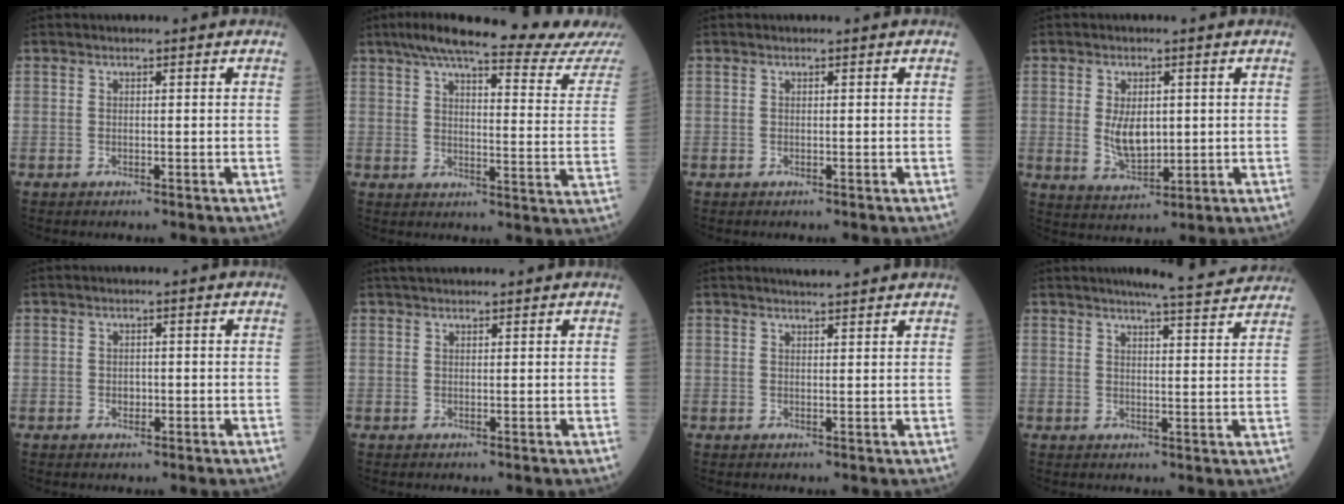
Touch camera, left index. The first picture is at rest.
{"total": 22.6, "force": [20.1, -0.4, 10.3], "torque": [-0.144, -0.048, 0.253]}
{"total": 0.0}
{"total": 5.9, "force": [0.5, 3.0, 5.0], "torque": [-0.100, -0.006, 0.020]}
{"total": 1.2, "force": [-0.3, 0.9, 0.8], "torque": [-0.014, 0.002, -0.003]}
{"total": 4.2, "force": [3.8, 0.8, 1.8], "torque": [-0.021, 0.037, 0.058]}
{"total": 3.7, "force": [3.5, 0.0, 1.4], "torque": [-0.022, 0.014, 0.047]}
{"total": 10.1, "force": [9.5, 0.1, 3.6], "torque": [-0.051, 0.002, 0.105]}